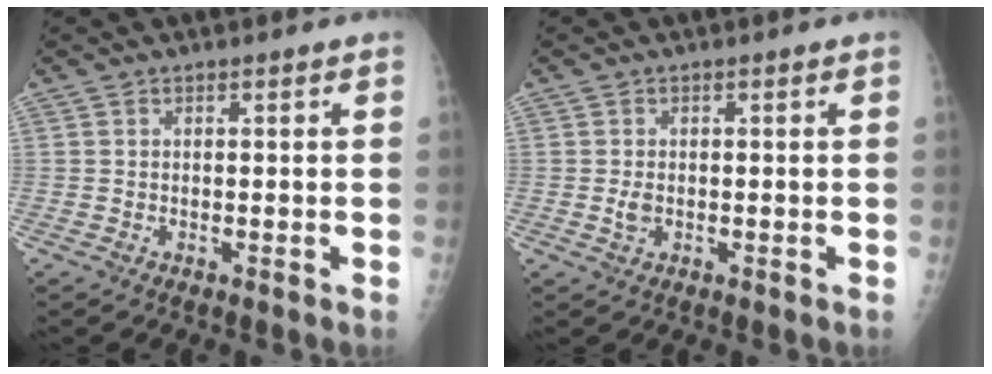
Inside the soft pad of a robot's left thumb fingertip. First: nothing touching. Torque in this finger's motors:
{"motor_torque": [-0.19, -0.18, 0.33, 0.10, 0.06]}